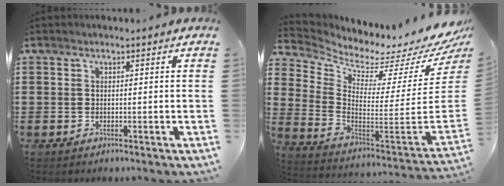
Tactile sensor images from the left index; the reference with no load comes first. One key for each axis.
{"total": 2.2, "fx": 1.6, "fy": 0.7, "fz": 1.2, "tx": -0.030, "ty": -0.063, "tz": 0.016}